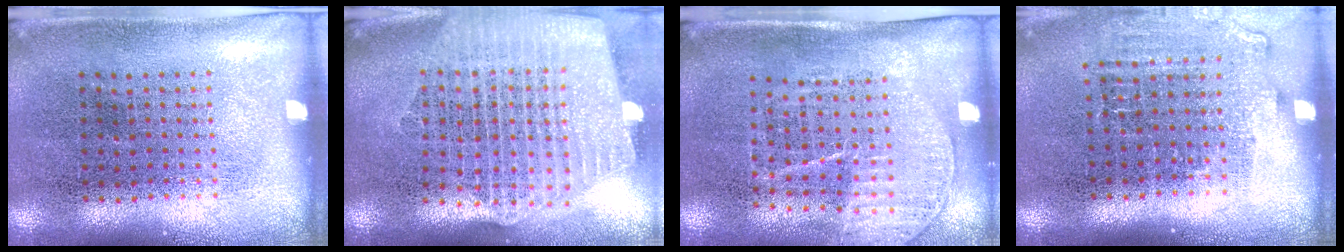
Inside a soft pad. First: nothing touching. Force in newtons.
{"total": 2.6, "press": 2.2, "slide": 1.4}
{"total": 1.5, "press": 1.3, "slide": 0.8}
{"total": 1.3, "press": 1.1, "slide": 0.6}